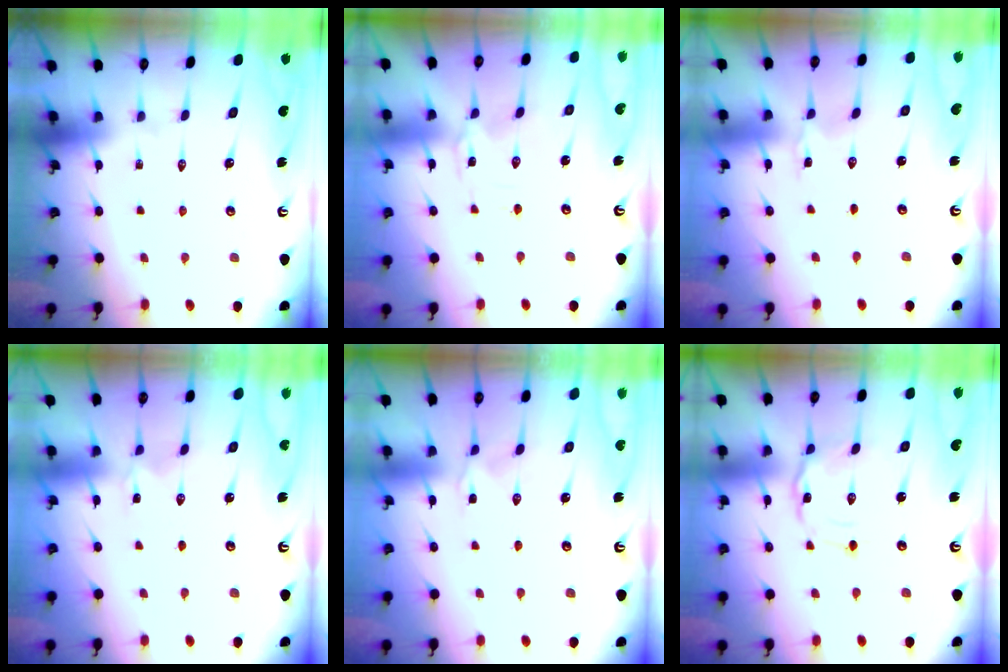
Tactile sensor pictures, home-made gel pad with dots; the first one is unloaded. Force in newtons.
{"total": 0.0}
{"total": 0.9, "press": 0.9, "slide": 0.1}
{"total": 1.1, "press": 1.1, "slide": 0.2}
{"total": 1.2, "press": 1.1, "slide": 0.2}
{"total": 1.6, "press": 1.5, "slide": 0.2}